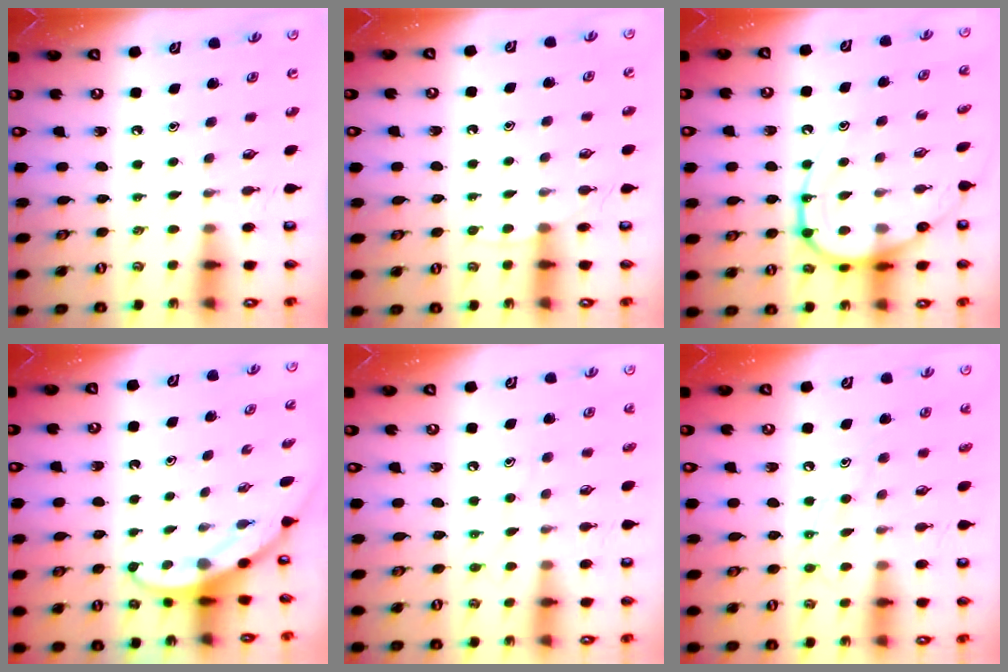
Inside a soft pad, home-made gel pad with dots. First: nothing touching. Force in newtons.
{"total": 3.5, "press": 3.5, "slide": 0.4}
{"total": 14.6, "press": 14.6, "slide": 1.4}
{"total": 3.7, "press": 3.7, "slide": 0.3}
{"total": 7.0, "press": 7.0, "slide": 0.6}
{"total": 9.7, "press": 9.7, "slide": 0.8}